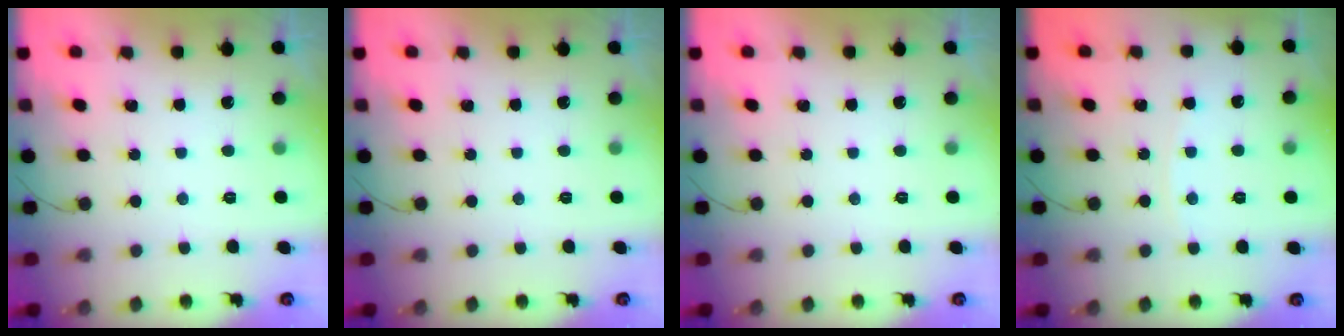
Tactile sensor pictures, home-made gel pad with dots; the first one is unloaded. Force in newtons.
{"total": 0.0}
{"total": 0.0}
{"total": 2.7, "press": 2.7, "slide": 0.5}